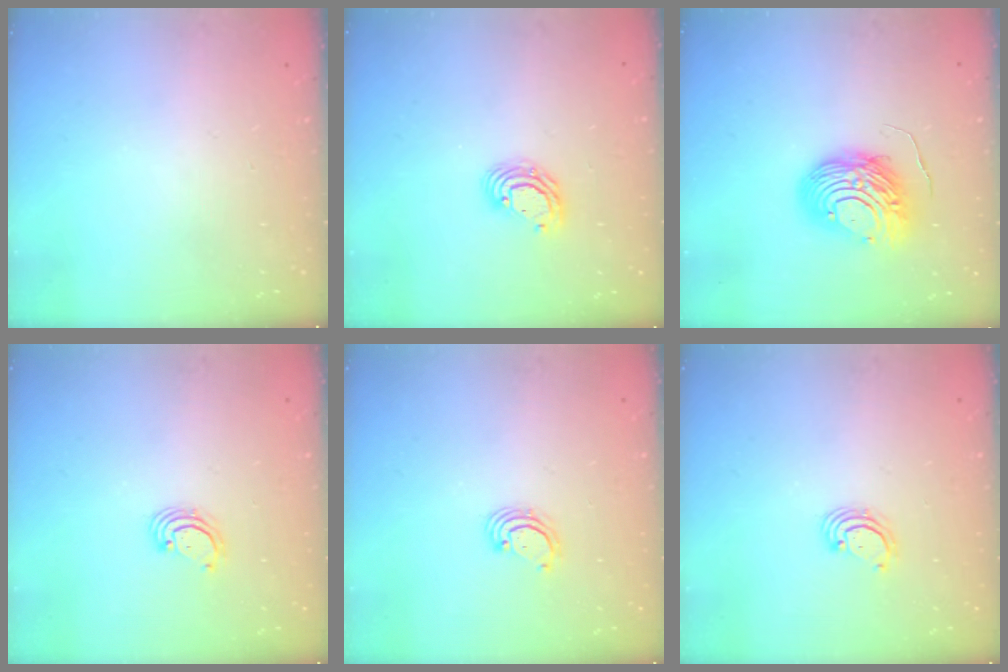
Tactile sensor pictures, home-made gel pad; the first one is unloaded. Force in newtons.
{"total": 7.0, "press": 7.0, "slide": 0.8}
{"total": 10.4, "press": 10.3, "slide": 1.1}
{"total": 2.8, "press": 2.8, "slide": 0.3}
{"total": 2.8, "press": 2.8, "slide": 0.3}
{"total": 2.8, "press": 2.8, "slide": 0.3}